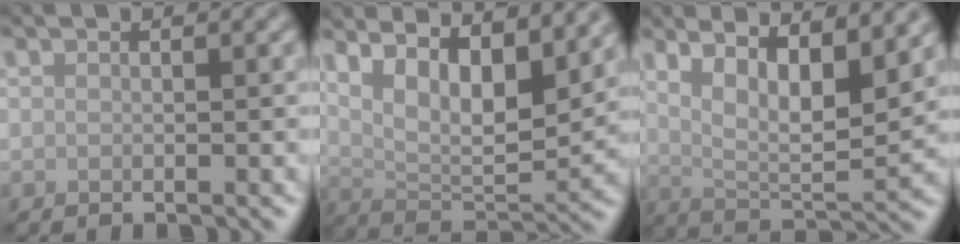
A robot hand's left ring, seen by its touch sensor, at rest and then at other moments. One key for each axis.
{"total": 9.9, "fx": 4.9, "fy": 3.9, "fz": 7.7, "tx": -0.126, "ty": -0.004, "tz": 0.083}
{"total": 9.1, "fx": 4.4, "fy": 2.8, "fz": 7.5, "tx": -0.119, "ty": 0.001, "tz": 0.072}